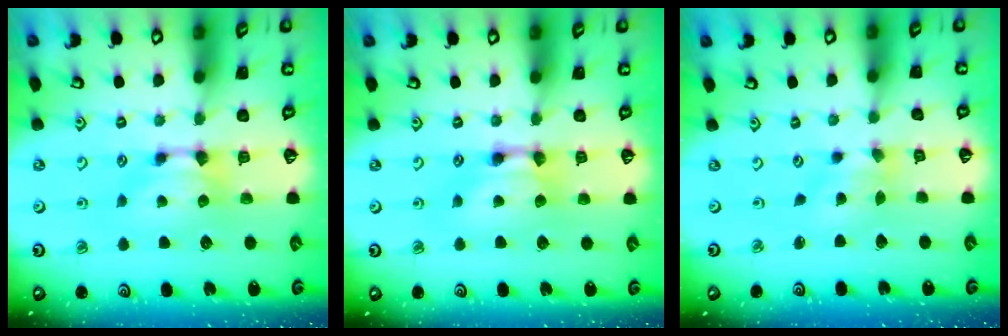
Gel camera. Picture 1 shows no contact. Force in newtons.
{"total": 1.9, "press": 1.9, "slide": 0.1}
{"total": 1.2, "press": 0.3, "slide": 1.2}